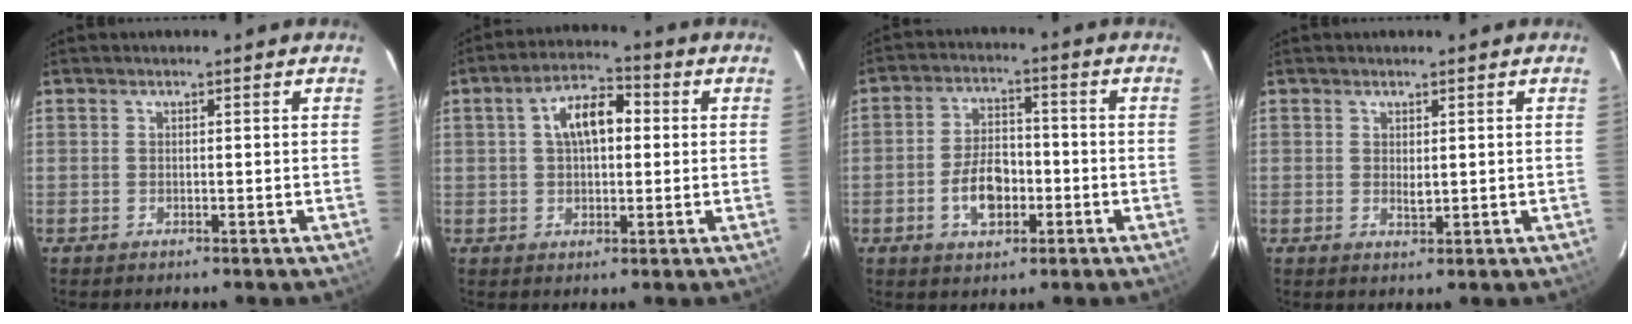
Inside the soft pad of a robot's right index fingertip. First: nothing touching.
{"total": 8.2, "force": [1.4, 4.3, 6.8], "torque": [-0.120, 0.028, 0.024]}
{"total": 8.2, "force": [-2.7, 4.8, 6.1], "torque": [-0.118, 0.016, -0.040]}
{"total": 1.4, "force": [0.4, 0.8, 1.2], "torque": [-0.019, -0.002, 0.008]}